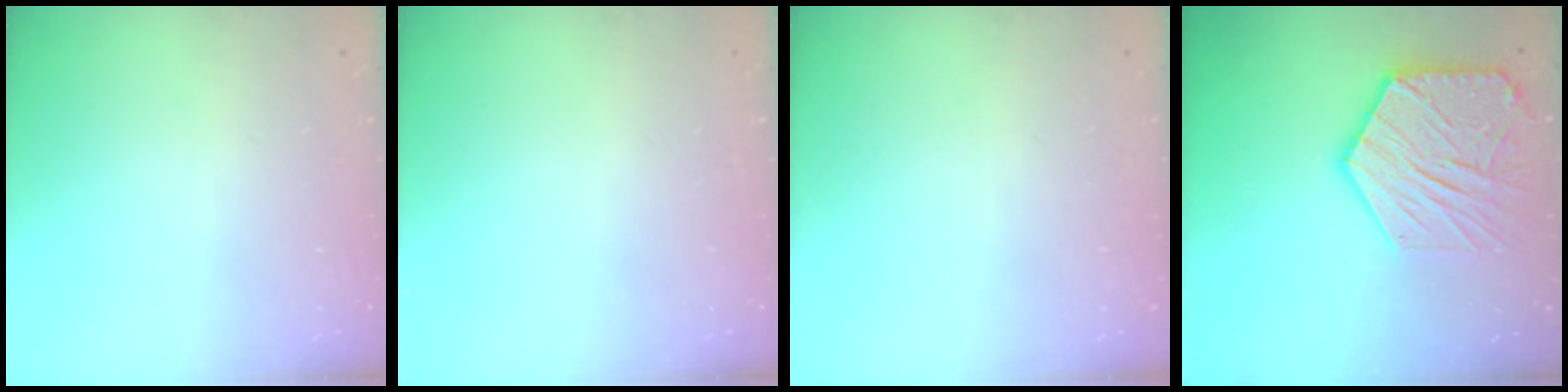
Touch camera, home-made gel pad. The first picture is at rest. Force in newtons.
{"total": 0.0}
{"total": 0.0}
{"total": 18.9, "press": 18.8, "slide": 1.8}